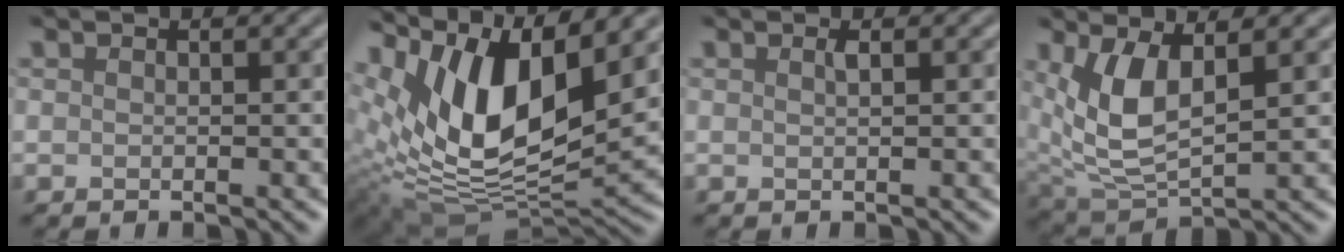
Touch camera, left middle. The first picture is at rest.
{"total": 13.1, "force": [5.9, 5.8, 10.1], "torque": [-0.189, 0.002, 0.112]}
{"total": 0.7, "force": [0.3, 0.2, 0.6], "torque": [-0.007, 0.001, 0.005]}
{"total": 5.9, "force": [1.8, 2.6, 5.0], "torque": [-0.118, -0.012, 0.042]}